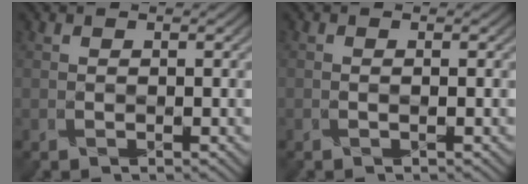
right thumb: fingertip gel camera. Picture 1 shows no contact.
{"total": 0.5, "force": [-0.3, -0.3, -0.3], "torque": [0.010, 0.003, -0.007]}